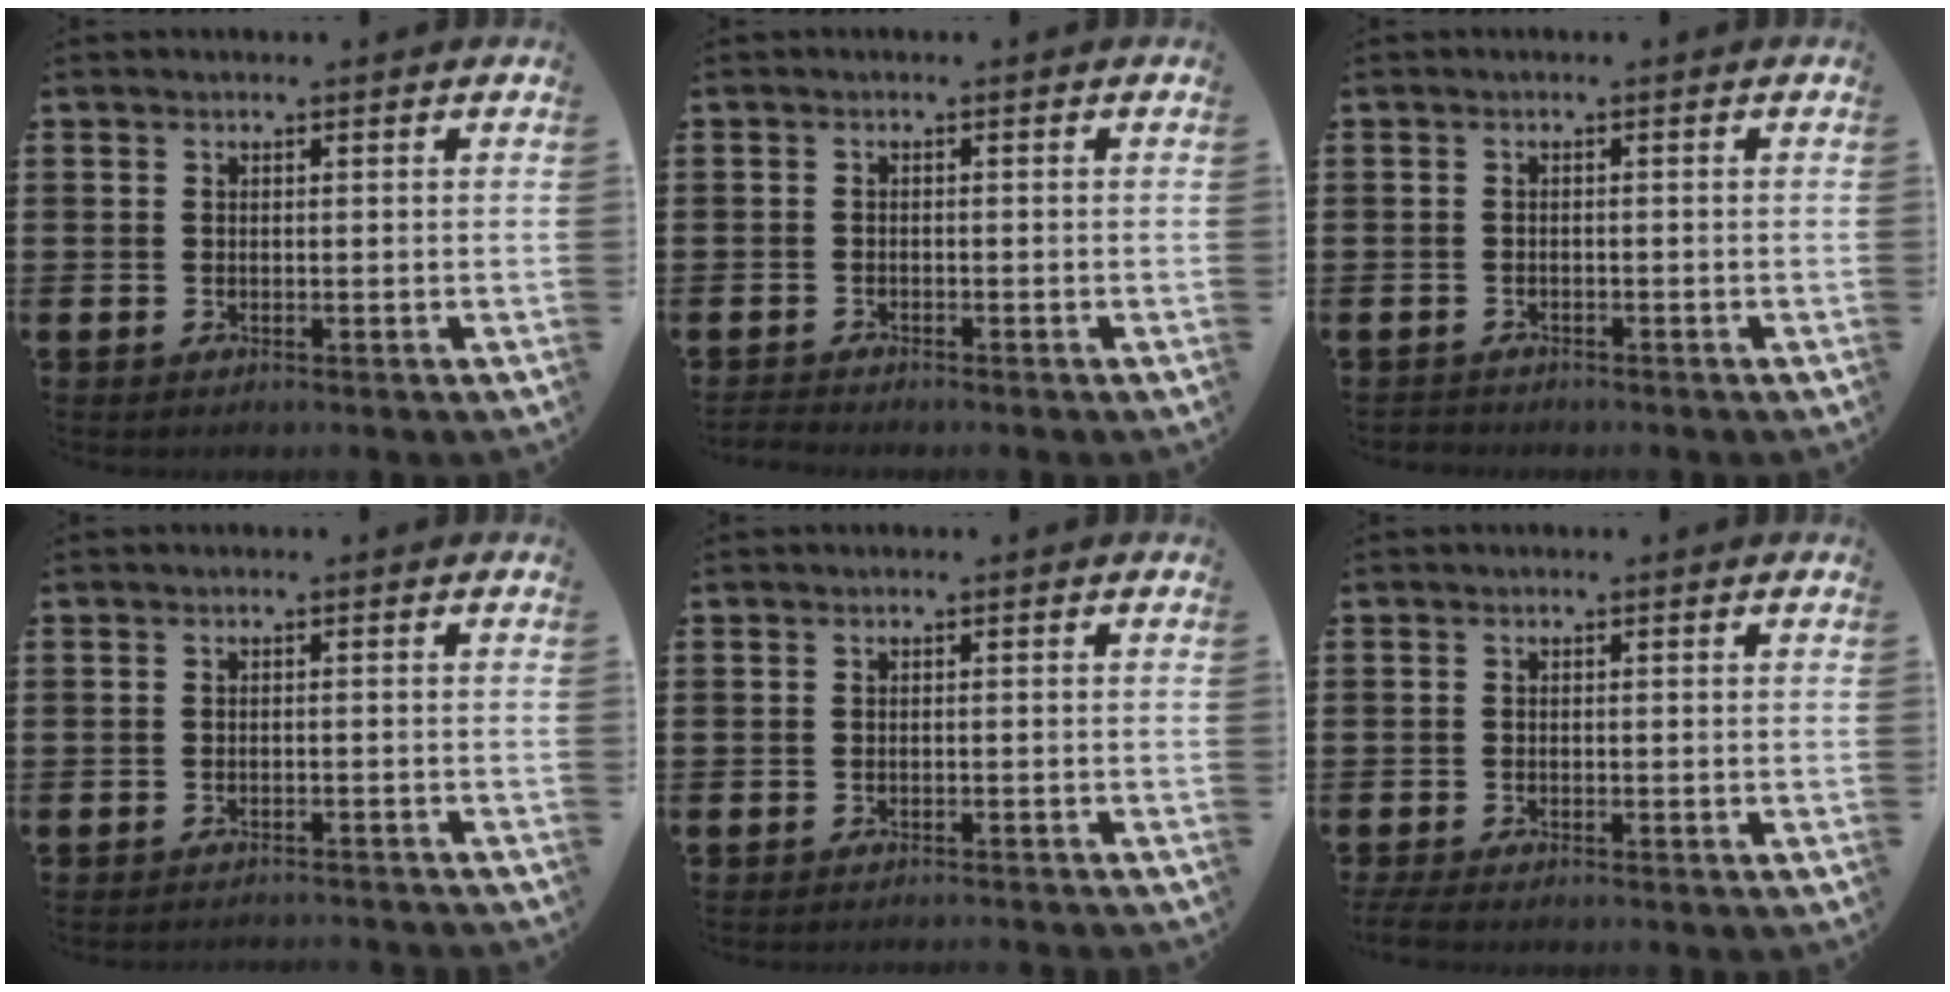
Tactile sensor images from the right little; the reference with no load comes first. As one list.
[{"total": 0.9, "force": [-0.9, 0.0, 0.0], "torque": [-0.003, -0.002, -0.017]}, {"total": 0.7, "force": [-0.7, 0.2, -0.1], "torque": [0.001, 0.000, -0.014]}, {"total": 1.2, "force": [-1.2, -0.2, -0.2], "torque": [0.001, 0.003, -0.025]}, {"total": 0.7, "force": [-0.7, -0.1, 0.0], "torque": [0.000, -0.001, -0.015]}, {"total": 1.2, "force": [-1.0, 0.3, 0.5], "torque": [-0.011, 0.001, -0.021]}]